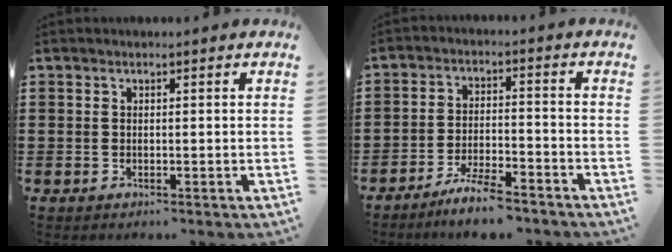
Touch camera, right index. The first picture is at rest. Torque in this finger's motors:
{"motor_torque": [1.73, -0.41, 0.30, 0.13]}